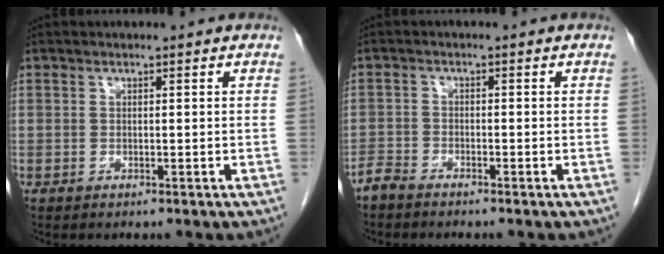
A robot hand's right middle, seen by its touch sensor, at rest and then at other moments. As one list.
[{"total": 2.4, "force": [-2.3, 0.5, 0.6], "torque": [-0.011, -0.003, -0.043]}]